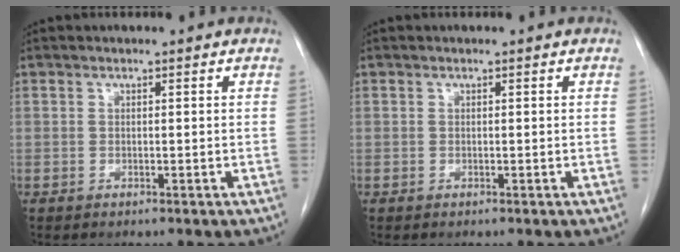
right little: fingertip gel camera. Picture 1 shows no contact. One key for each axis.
{"total": 0.0}